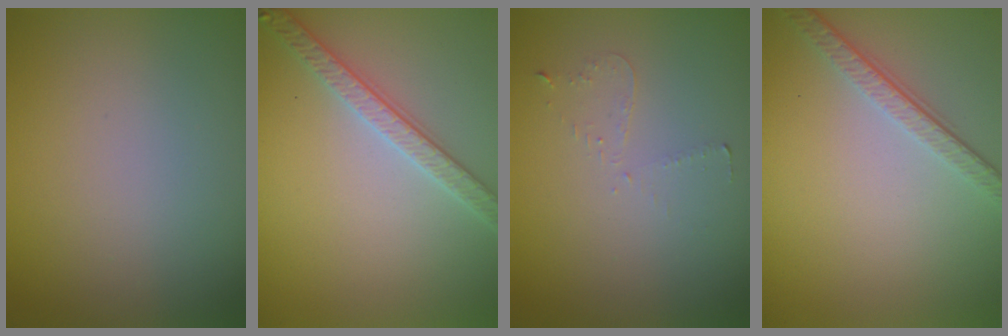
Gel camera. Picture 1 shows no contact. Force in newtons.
{"total": 2.8, "press": 2.7, "slide": 0.7}
{"total": 0.7, "press": 0.6, "slide": 0.4}
{"total": 3.5, "press": 2.4, "slide": 2.5}